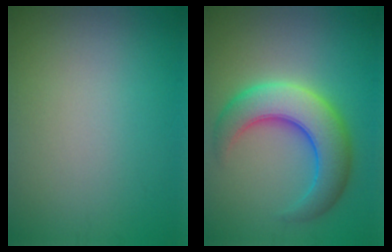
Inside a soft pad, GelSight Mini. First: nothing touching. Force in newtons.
{"total": 7.6, "press": 7.6, "slide": 0.2}